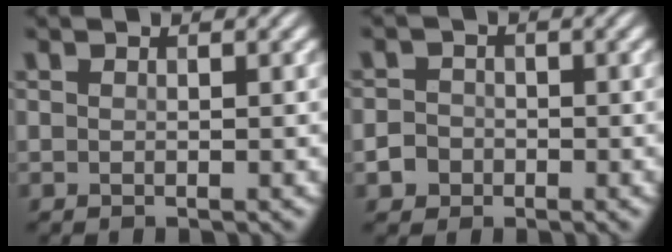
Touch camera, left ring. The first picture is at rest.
{"total": 2.1, "force": [-1.4, 1.5, 0.2], "torque": [0.009, 0.006, -0.022]}